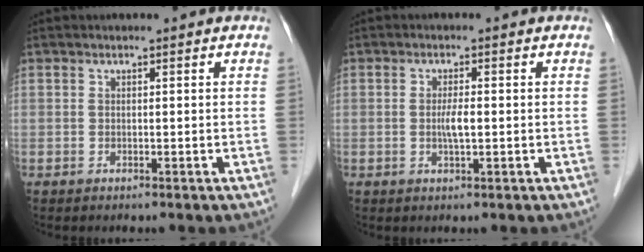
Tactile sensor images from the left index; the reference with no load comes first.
{"total": 2.4, "force": [-0.2, 0.4, 2.3], "torque": [-0.048, 0.000, -0.003]}